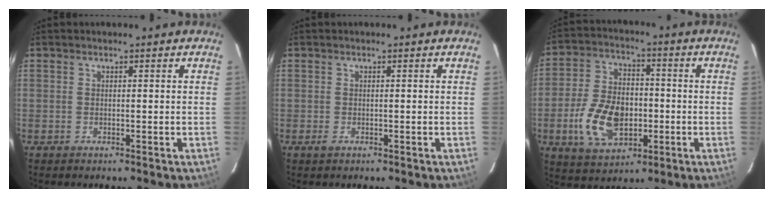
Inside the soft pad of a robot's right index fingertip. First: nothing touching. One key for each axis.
{"total": 0.7, "fx": -0.3, "fy": 0.2, "fz": 0.5, "tx": -0.011, "ty": 0.000, "tz": -0.005}
{"total": 14.2, "fx": -3.8, "fy": 9.0, "fz": 10.3, "tx": -0.218, "ty": 0.007, "tz": -0.056}